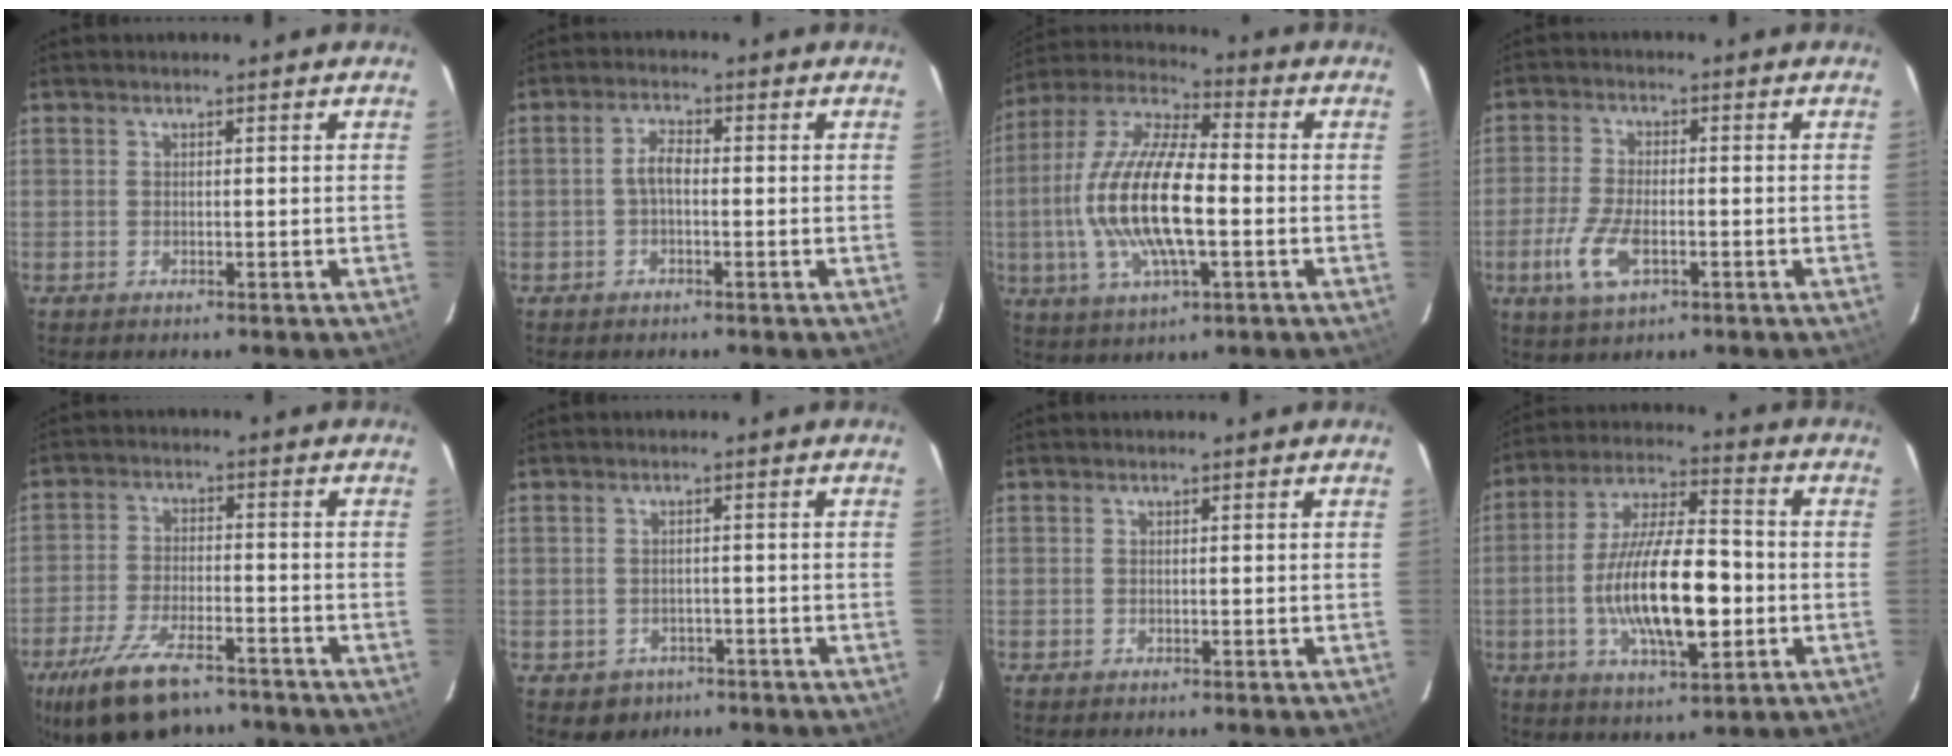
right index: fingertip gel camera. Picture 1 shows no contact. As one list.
[{"total": 2.9, "force": [-0.5, 1.3, 2.5], "torque": [-0.053, 0.010, -0.010]}, {"total": 18.2, "force": [-2.4, 6.0, 17.0], "torque": [-0.340, -0.001, -0.052]}, {"total": 8.0, "force": [-3.0, 3.5, 6.5], "torque": [-0.148, -0.010, -0.056]}, {"total": 15.3, "force": [-11.1, 6.2, 8.6], "torque": [-0.188, -0.024, -0.189]}, {"total": 4.0, "force": [-2.0, 3.5, 0.7], "torque": [-0.026, 0.006, -0.018]}, {"total": 0.0}, {"total": 17.8, "force": [-3.3, 5.9, 16.5], "torque": [-0.309, -0.001, -0.056]}]